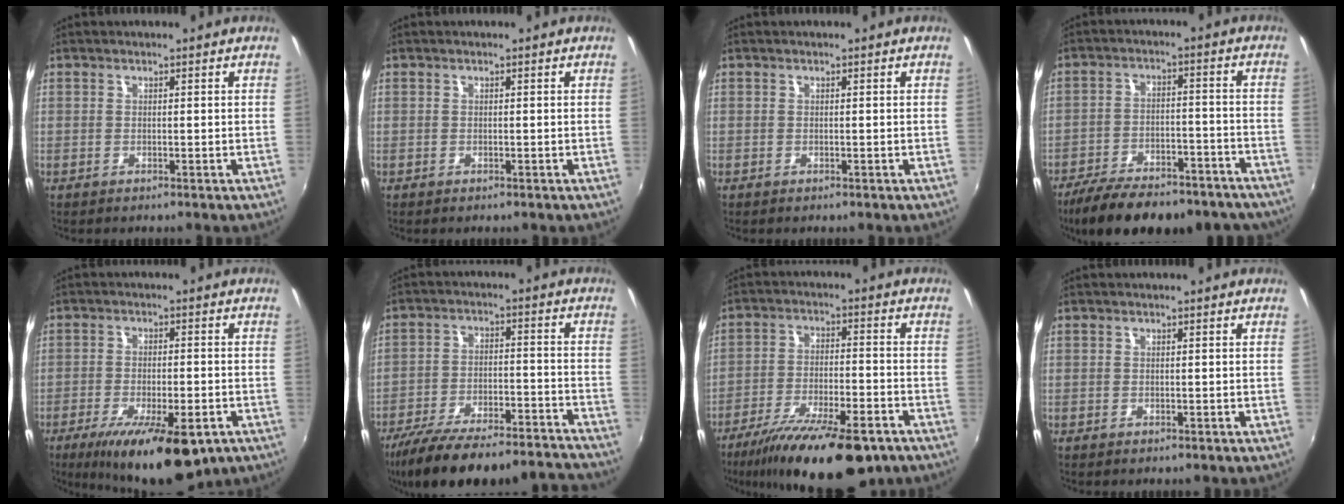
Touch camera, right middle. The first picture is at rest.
{"total": 0.0}
{"total": 0.0}
{"total": 23.2, "force": [-18.8, 8.2, 10.9], "torque": [-0.207, -0.015, -0.248]}
{"total": 16.4, "force": [-10.0, 5.4, 11.8], "torque": [-0.215, -0.041, -0.145]}
{"total": 25.3, "force": [-22.6, 4.7, 10.5], "torque": [-0.189, -0.024, -0.314]}
{"total": 19.9, "force": [-14.2, 5.6, 12.7], "torque": [-0.232, -0.041, -0.219]}
{"total": 0.0}